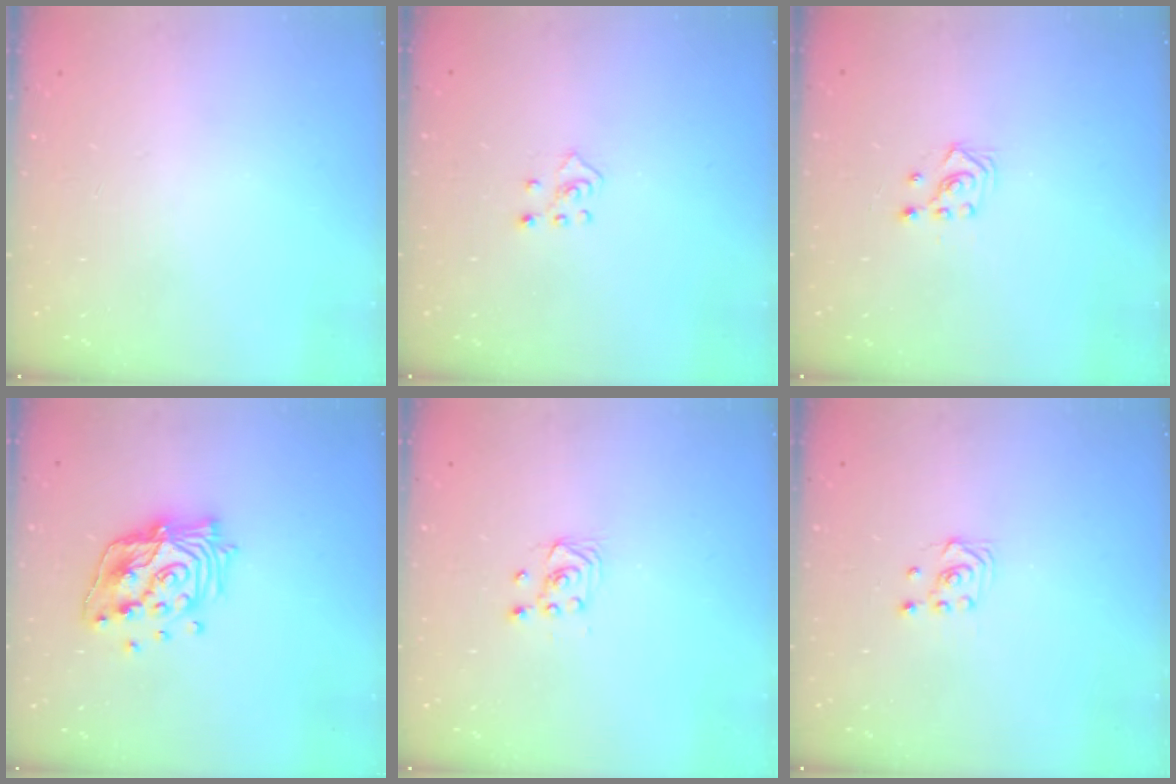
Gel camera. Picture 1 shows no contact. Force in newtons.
{"total": 2.3, "press": 2.3, "slide": 0.5}
{"total": 2.9, "press": 2.7, "slide": 1.0}
{"total": 17.5, "press": 17.2, "slide": 2.8}
{"total": 2.5, "press": 2.2, "slide": 1.1}
{"total": 2.9, "press": 2.6, "slide": 1.4}